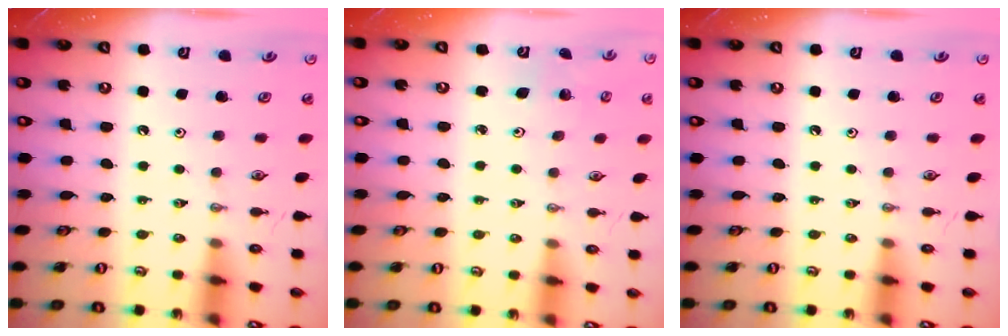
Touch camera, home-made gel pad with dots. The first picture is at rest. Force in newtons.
{"total": 1.4, "press": 1.4, "slide": 0.1}
{"total": 0.0}